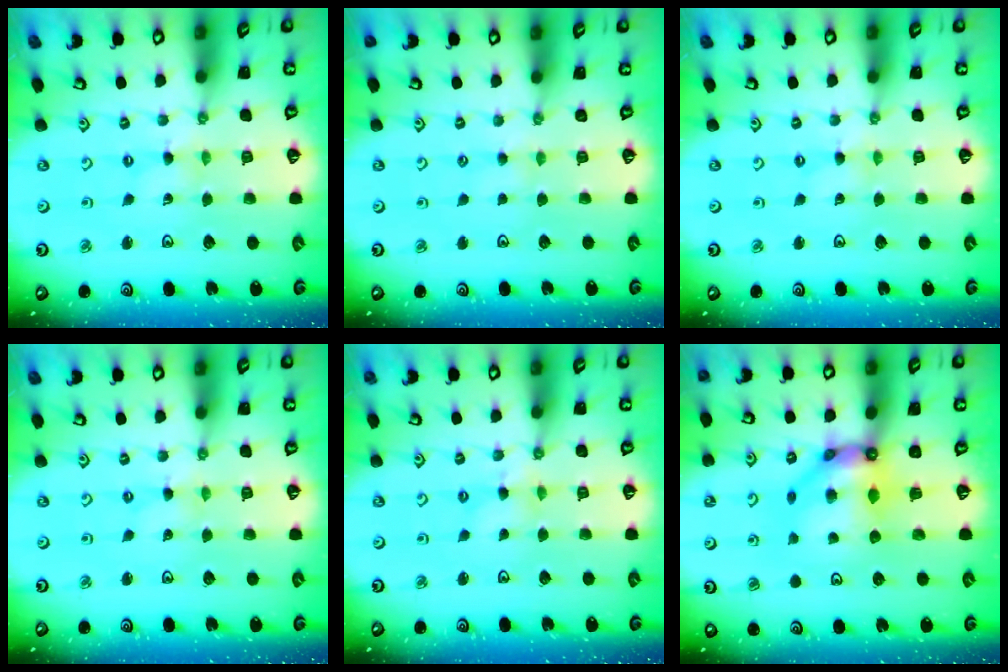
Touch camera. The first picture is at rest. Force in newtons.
{"total": 2.1, "press": 2.1, "slide": 0.4}
{"total": 0.0}
{"total": 0.0}
{"total": 2.6, "press": 2.6, "slide": 0.3}
{"total": 10.3, "press": 10.2, "slide": 1.2}